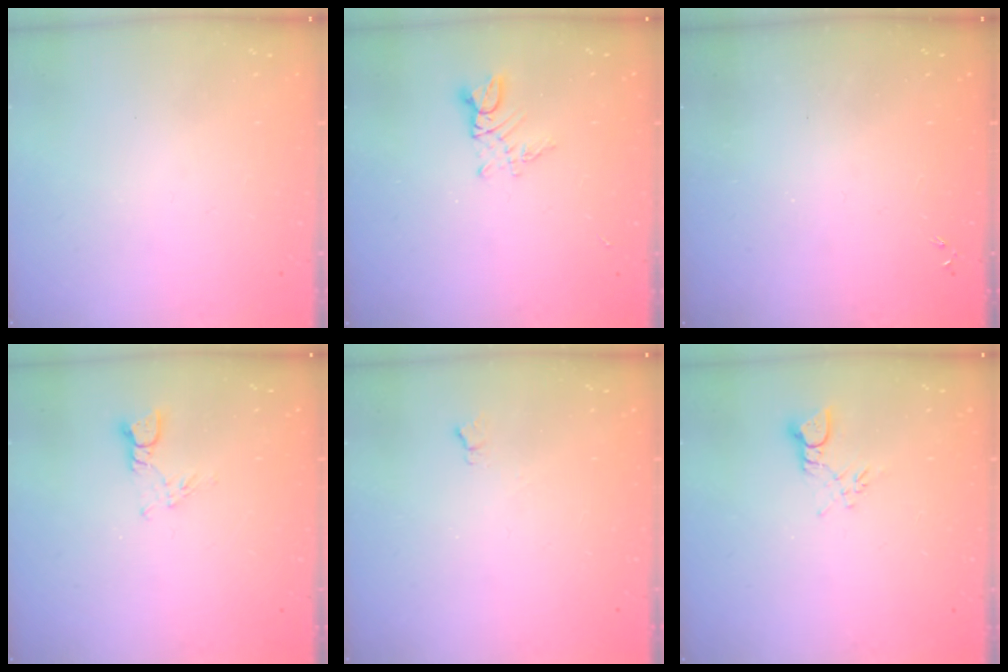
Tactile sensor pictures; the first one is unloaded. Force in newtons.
{"total": 3.5, "press": 3.5, "slide": 0.4}
{"total": 0.0}
{"total": 3.6, "press": 3.6, "slide": 0.3}
{"total": 2.8, "press": 2.8, "slide": 0.6}
{"total": 2.9, "press": 2.8, "slide": 0.5}